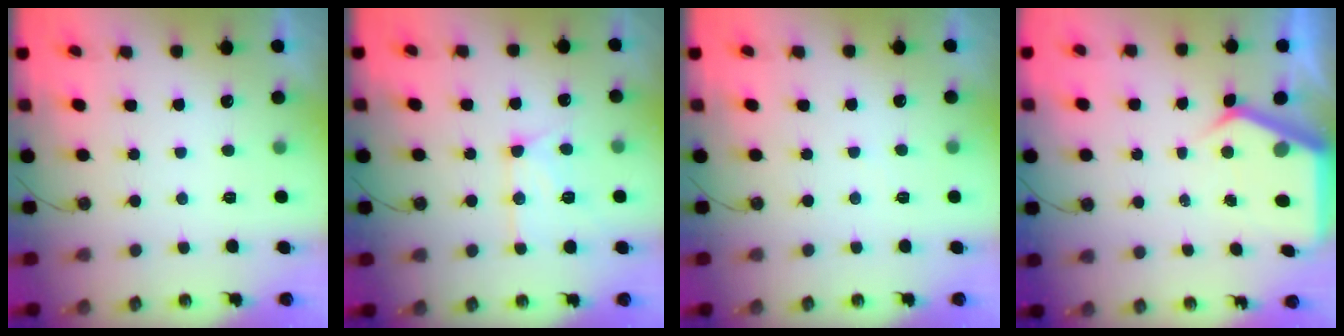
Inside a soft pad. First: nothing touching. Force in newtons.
{"total": 13.0, "press": 13.0, "slide": 1.1}
{"total": 2.4, "press": 2.4, "slide": 0.4}
{"total": 5.9, "press": 5.9, "slide": 0.5}